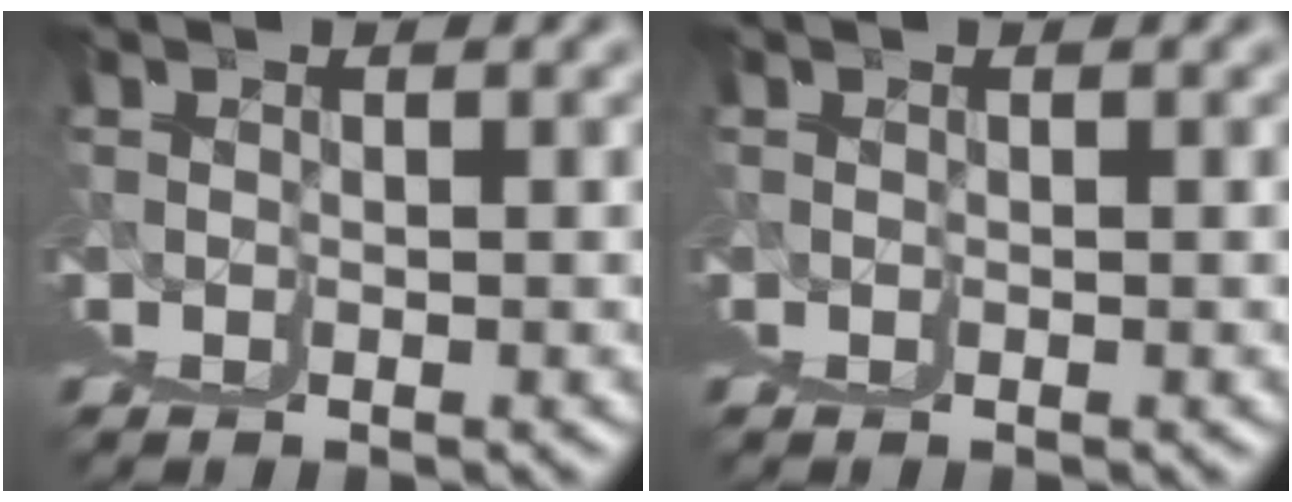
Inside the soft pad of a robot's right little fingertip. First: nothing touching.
{"total": 0.0}